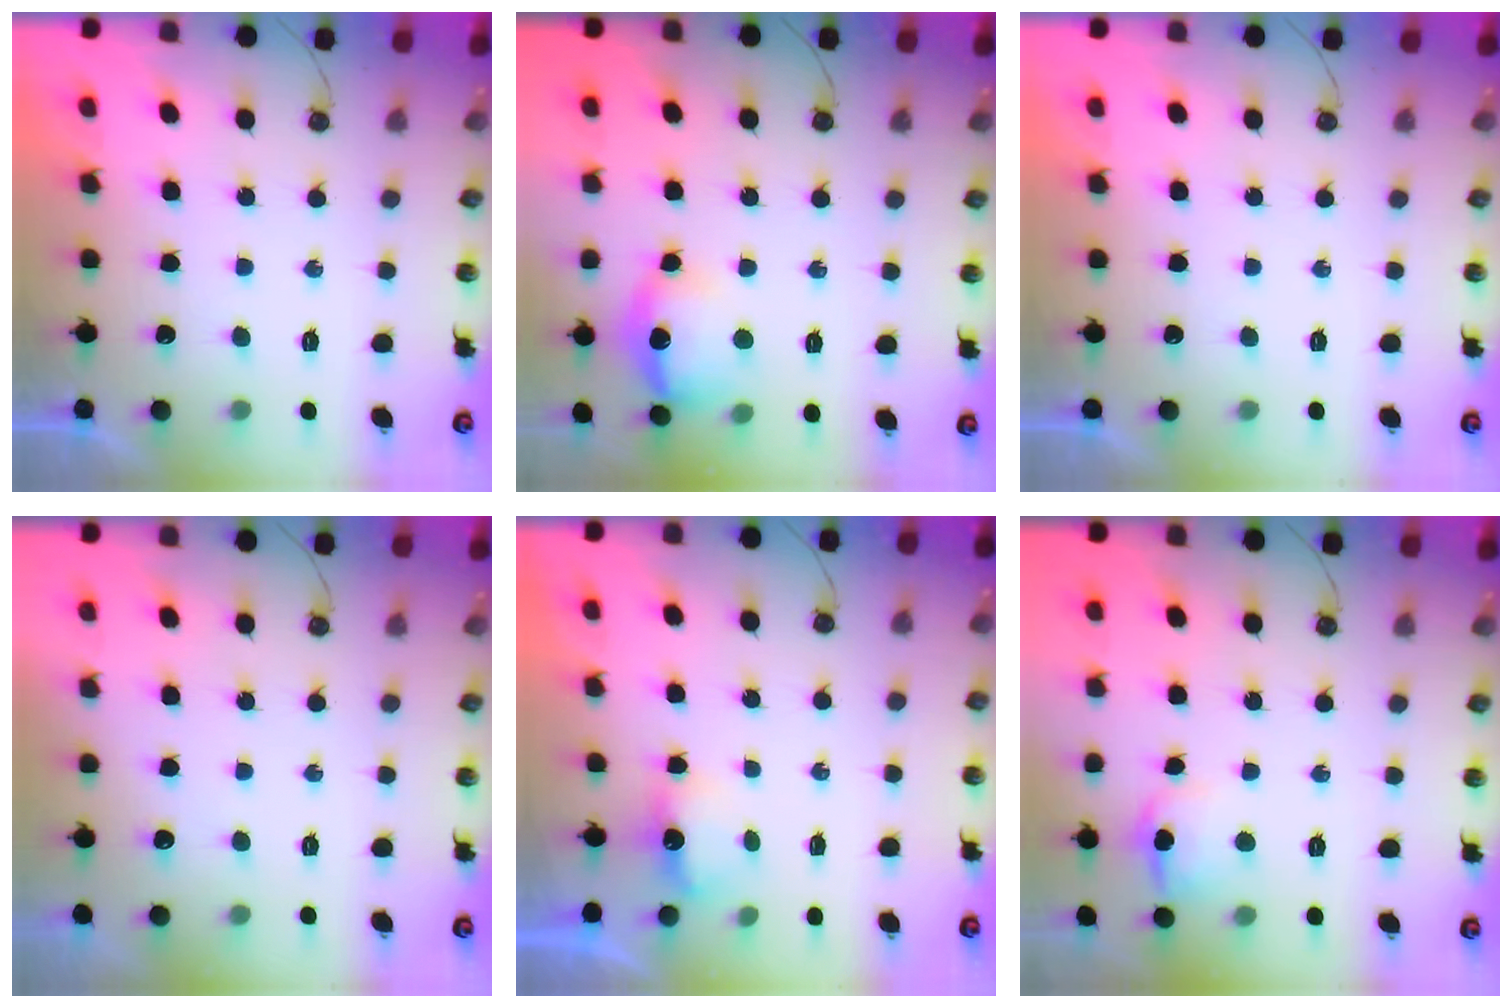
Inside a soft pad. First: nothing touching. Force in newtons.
{"total": 15.0, "press": 14.9, "slide": 1.2}
{"total": 0.0}
{"total": 13.3, "press": 4.4, "slide": 12.5}
{"total": 4.0, "press": 3.9, "slide": 0.6}
{"total": 8.0, "press": 7.9, "slide": 1.4}